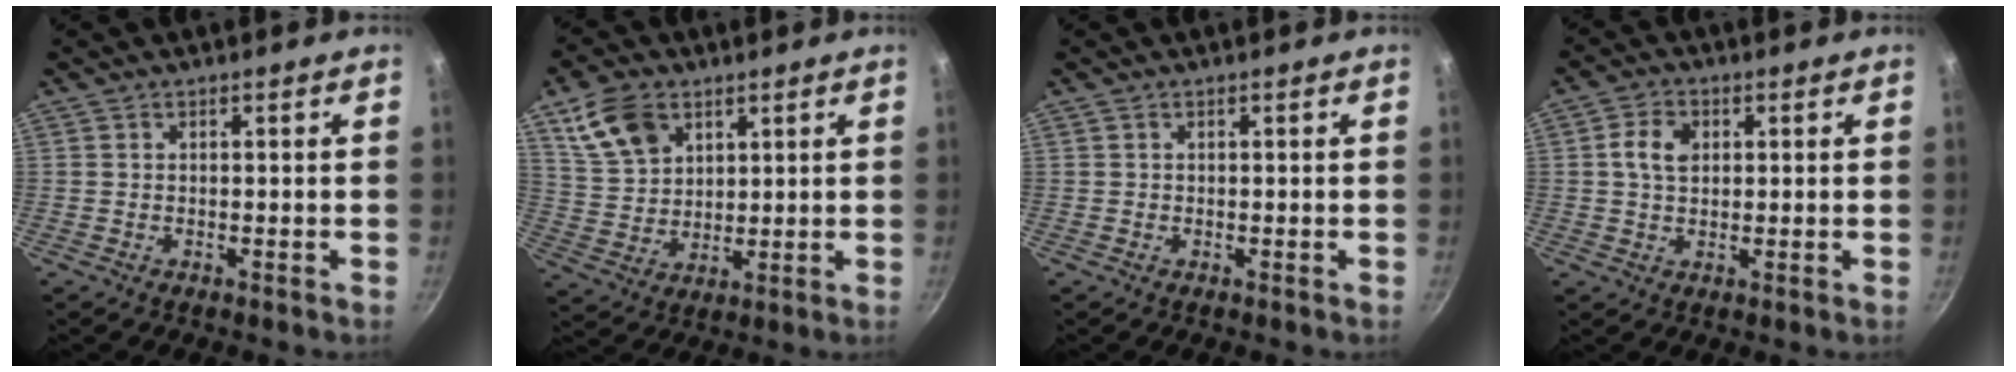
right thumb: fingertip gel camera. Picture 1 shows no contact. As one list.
[{"total": 10.9, "force": [5.5, 7.4, 5.8], "torque": [-0.094, -0.014, 0.116]}, {"total": 0.0}, {"total": 5.3, "force": [1.1, 3.8, 3.6], "torque": [-0.055, 0.005, 0.016]}]